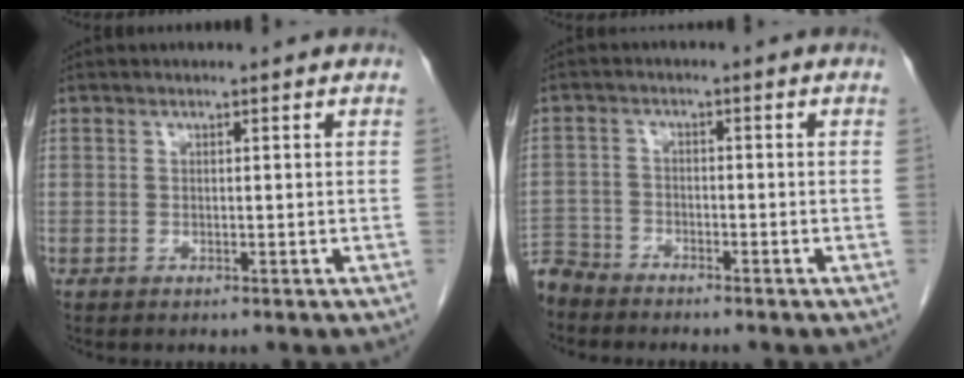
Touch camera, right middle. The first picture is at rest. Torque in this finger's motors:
{"motor_torque": [0.67, -0.87, 0.28, 0.01]}